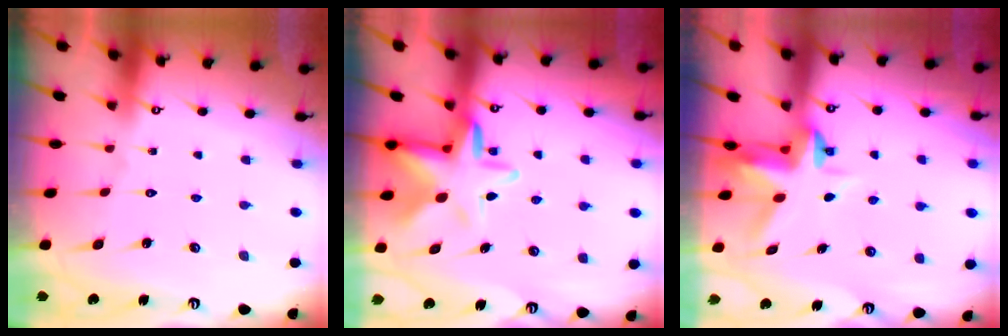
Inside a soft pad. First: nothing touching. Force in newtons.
{"total": 10.0, "press": 9.7, "slide": 2.3}
{"total": 3.8, "press": 3.8, "slide": 0.4}